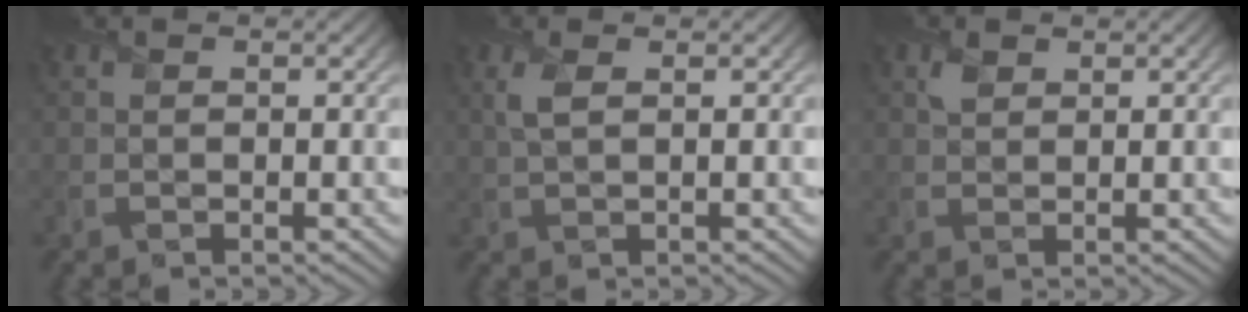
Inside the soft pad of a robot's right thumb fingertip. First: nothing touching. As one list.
[{"total": 2.2, "force": [0.8, 0.8, 1.9], "torque": [-0.055, 0.005, 0.017]}, {"total": 1.4, "force": [0.9, 0.9, 0.5], "torque": [-0.014, 0.001, 0.016]}]